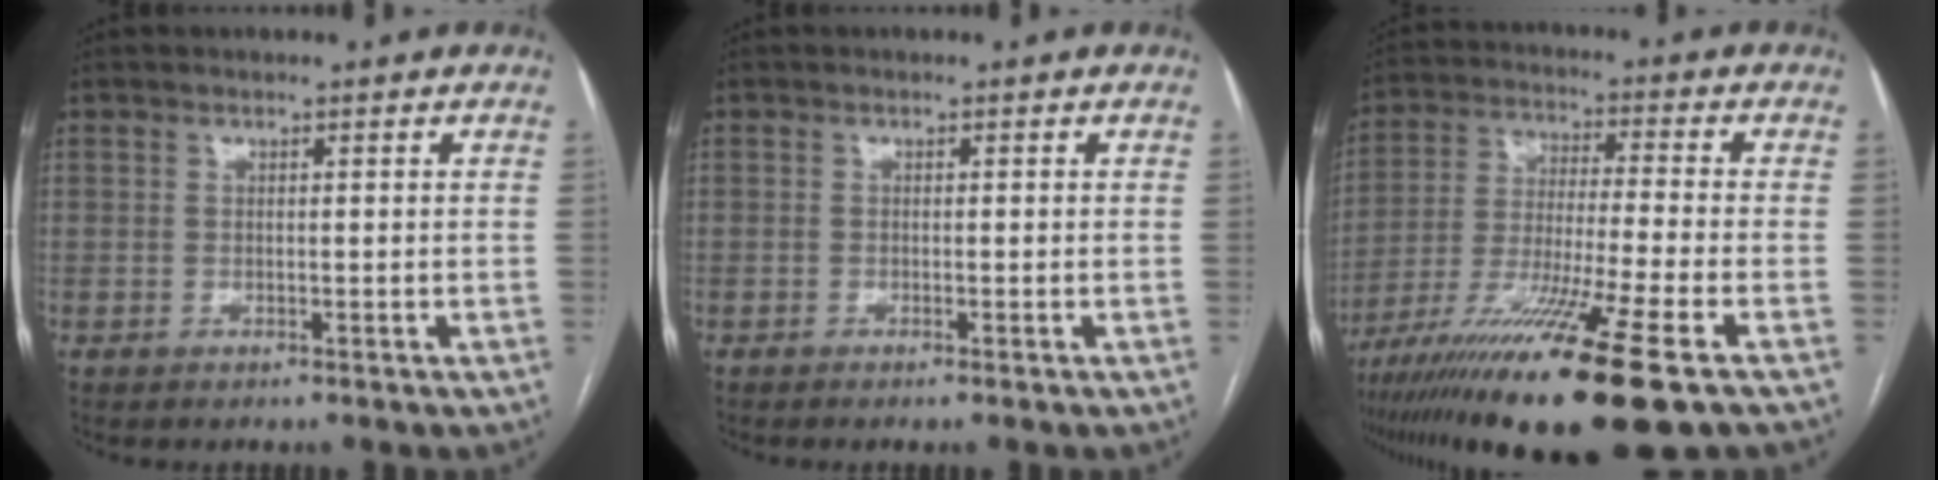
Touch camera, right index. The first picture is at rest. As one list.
[{"total": 0.6, "force": [-0.4, -0.1, 0.4], "torque": [-0.008, 0.000, -0.007]}, {"total": 19.0, "force": [-11.8, -0.3, 15.0], "torque": [-0.255, -0.053, -0.208]}]